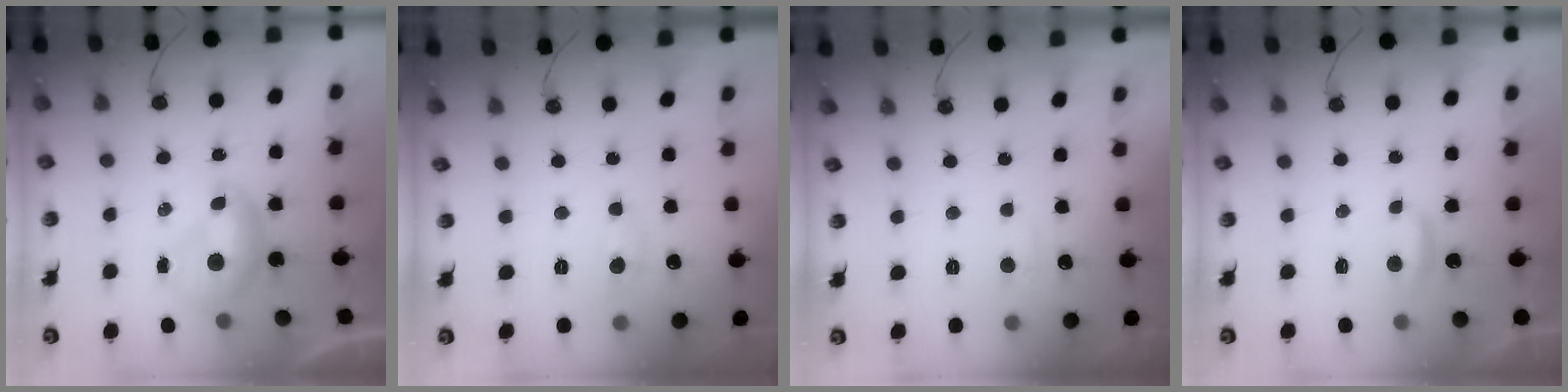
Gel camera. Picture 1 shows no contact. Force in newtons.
{"total": 1.6, "press": 1.5, "slide": 0.2}
{"total": 1.9, "press": 1.8, "slide": 0.6}
{"total": 2.4, "press": 2.3, "slide": 0.4}